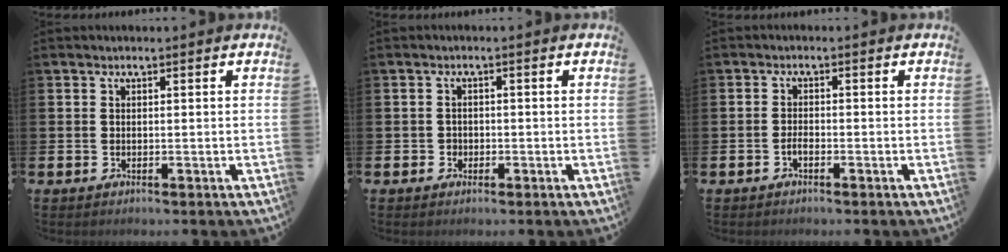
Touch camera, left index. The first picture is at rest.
{"total": 1.3, "force": [-0.5, 1.2, 0.1], "torque": [-0.001, 0.003, -0.014]}
{"total": 1.3, "force": [-0.7, 0.5, 0.9], "torque": [-0.022, 0.002, -0.014]}